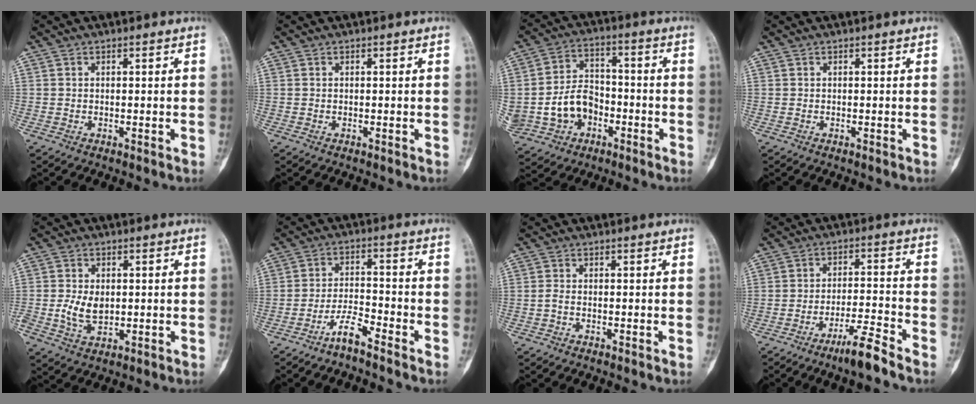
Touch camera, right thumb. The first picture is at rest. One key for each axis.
{"total": 0.0}
{"total": 13.7, "fx": -3.3, "fy": 10.9, "fz": 7.6, "tx": -0.122, "ty": 0.035, "tz": -0.048}
{"total": 0.0}
{"total": 5.7, "fx": -0.1, "fy": 3.8, "fz": 4.2, "tx": -0.076, "ty": -0.003, "tz": 0.004}
{"total": 4.9, "fx": -4.1, "fy": 0.4, "fz": 2.7, "tx": -0.055, "ty": 0.030, "tz": -0.082}
{"total": 0.9, "fx": -0.4, "fy": 0.3, "fz": 0.7, "tx": -0.018, "ty": -0.001, "tz": -0.010}
{"total": 6.9, "fx": -5.3, "fy": 0.0, "fz": 4.5, "tx": -0.084, "ty": 0.032, "tz": -0.099}